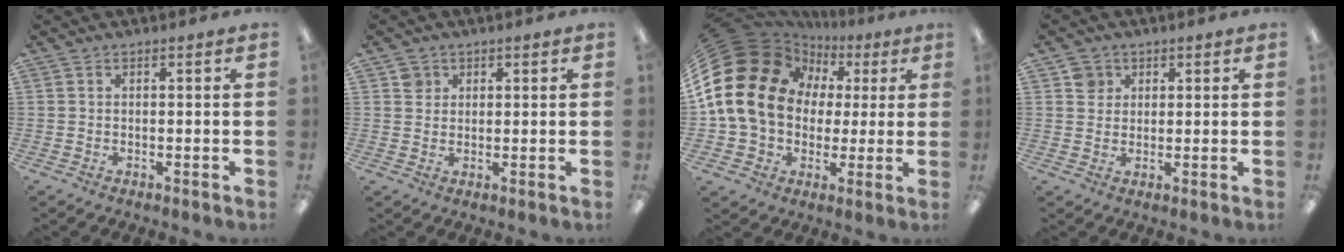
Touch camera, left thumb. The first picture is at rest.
{"total": 2.6, "force": [1.4, 2.1, 0.5], "torque": [0.011, -0.007, 0.021]}
{"total": 21.7, "force": [3.4, 18.1, 11.4], "torque": [-0.246, -0.008, 0.076]}
{"total": 3.5, "force": [1.8, 3.0, 0.6], "torque": [0.005, -0.004, 0.027]}